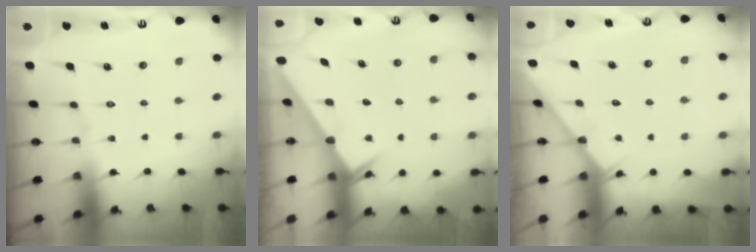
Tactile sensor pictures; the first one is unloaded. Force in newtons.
{"total": 2.3, "press": 2.3, "slide": 0.1}
{"total": 2.6, "press": 2.6, "slide": 0.3}